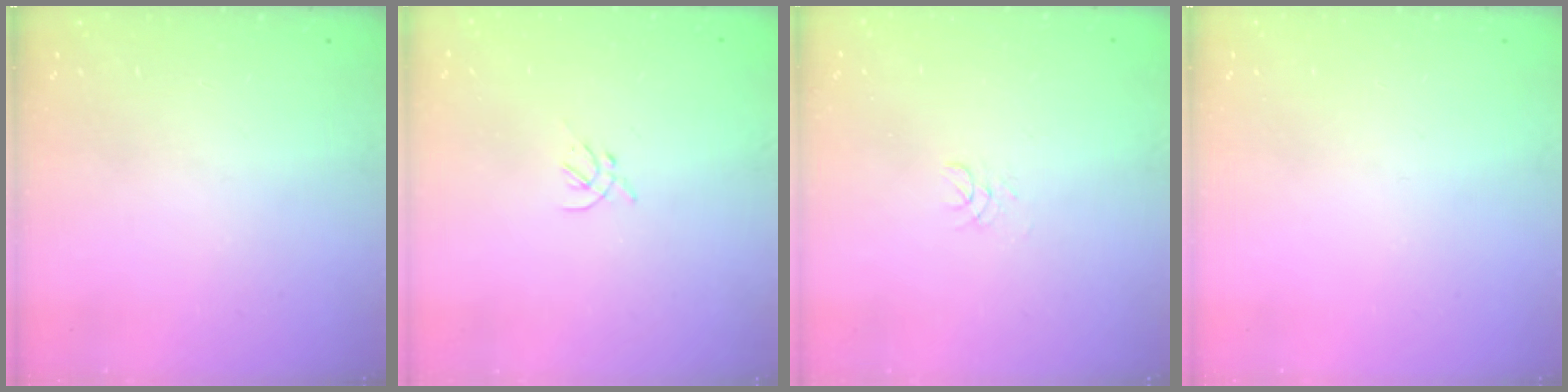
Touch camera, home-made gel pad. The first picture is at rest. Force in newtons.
{"total": 1.2, "press": 1.1, "slide": 0.5}
{"total": 1.7, "press": 1.7, "slide": 0.2}
{"total": 0.0}